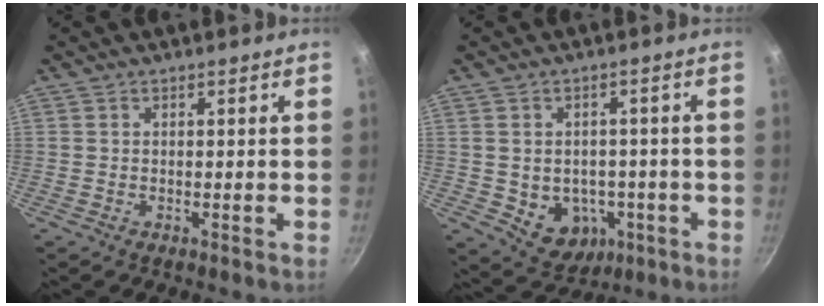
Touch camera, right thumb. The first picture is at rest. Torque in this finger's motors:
{"motor_torque": [0.04, 0.39, -0.22, 0.21, 0.03]}